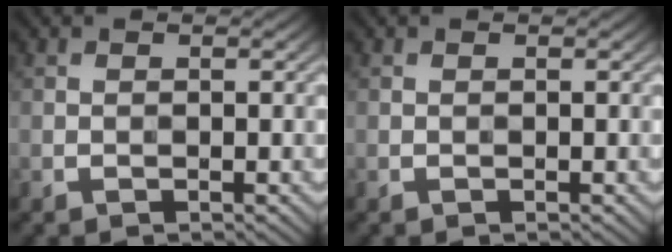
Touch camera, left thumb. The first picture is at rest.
{"total": 0.0}